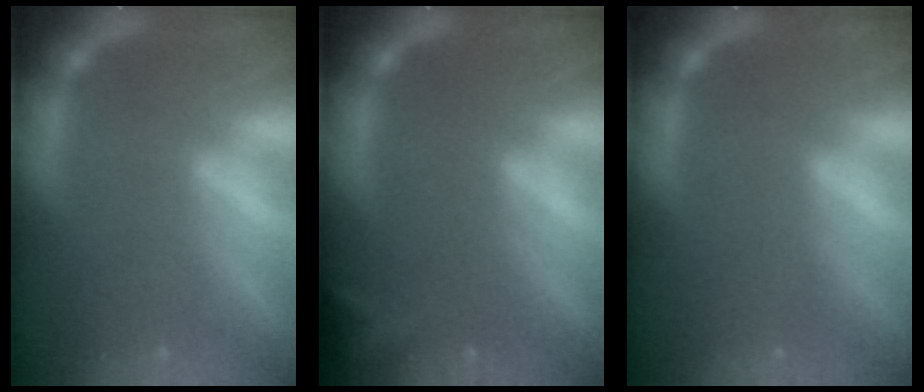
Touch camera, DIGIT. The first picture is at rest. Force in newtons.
{"total": 3.5}
{"total": 0.0}